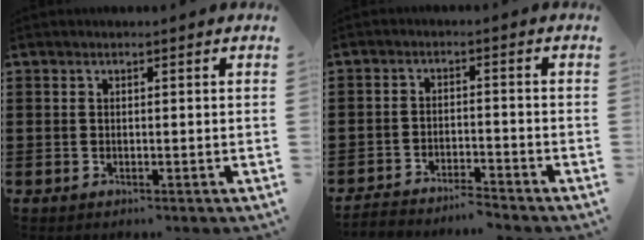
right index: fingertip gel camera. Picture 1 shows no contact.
{"total": 3.4, "force": [-3.3, -0.1, -0.1], "torque": [-0.007, -0.003, -0.072]}